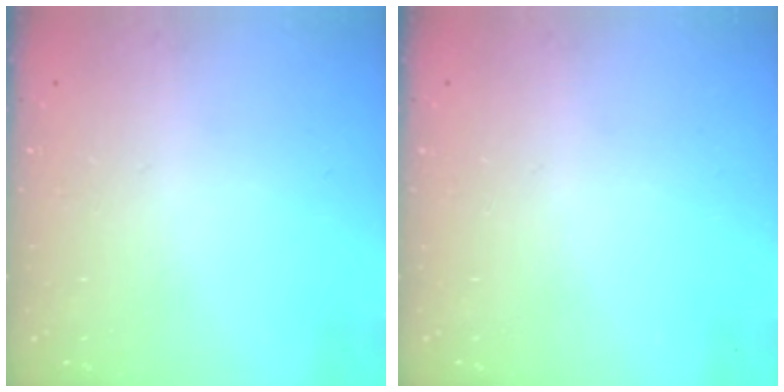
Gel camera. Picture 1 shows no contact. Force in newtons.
{"total": 0.0}